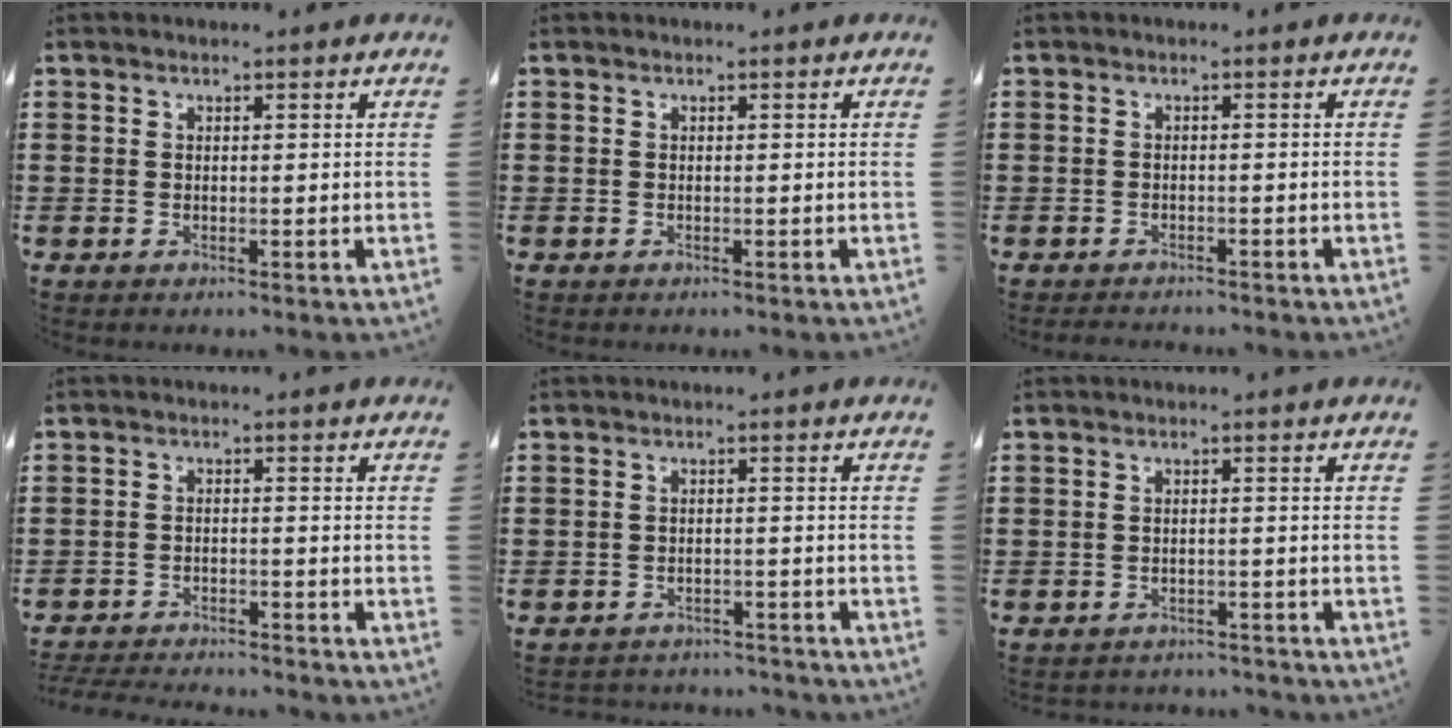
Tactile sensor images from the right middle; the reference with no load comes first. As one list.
[{"total": 0.0}, {"total": 1.3, "force": [-1.3, 0.0, -0.1], "torque": [-0.004, 0.000, -0.028]}, {"total": 3.2, "force": [-3.2, 0.1, 0.2], "torque": [-0.016, -0.006, -0.068]}, {"total": 2.2, "force": [-2.2, 0.2, 0.0], "torque": [-0.008, -0.003, -0.047]}, {"total": 1.8, "force": [-1.8, 0.2, 0.0], "torque": [-0.008, -0.003, -0.038]}]